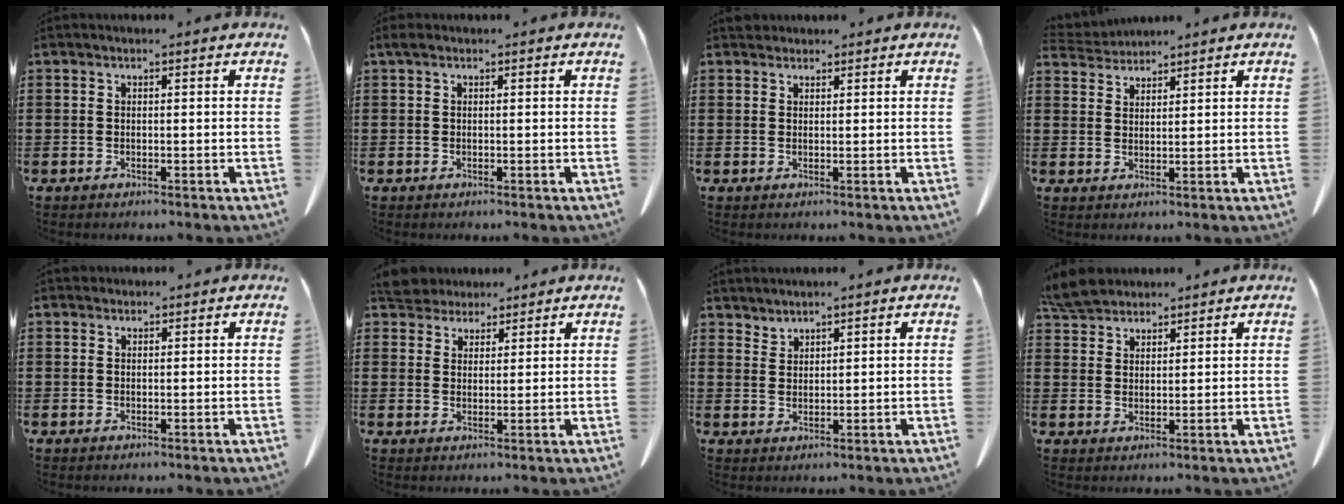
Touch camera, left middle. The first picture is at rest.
{"total": 0.6, "force": [0.1, 0.3, 0.5], "torque": [-0.011, 0.003, 0.002]}
{"total": 1.5, "force": [1.3, 0.6, 0.1], "torque": [-0.007, 0.001, 0.027]}
{"total": 3.3, "force": [3.3, 0.3, 0.4], "torque": [-0.018, -0.008, 0.061]}
{"total": 0.9, "force": [0.8, 0.4, 0.1], "torque": [-0.004, 0.001, 0.015]}
{"total": 4.5, "force": [4.2, 1.5, 0.5], "torque": [-0.029, -0.009, 0.080]}
{"total": 2.0, "force": [2.0, 0.0, -0.3], "torque": [0.001, -0.004, 0.039]}
{"total": 5.2, "force": [4.8, 1.5, 1.4], "torque": [-0.044, -0.005, 0.093]}